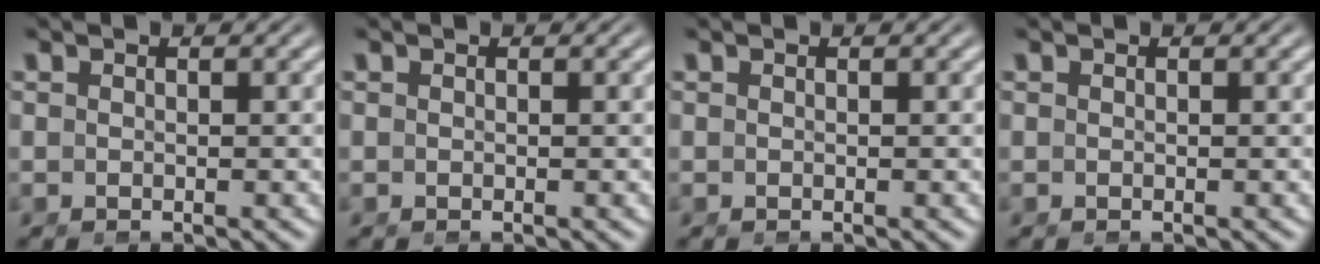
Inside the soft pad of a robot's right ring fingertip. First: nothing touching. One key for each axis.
{"total": 0.0}
{"total": 0.0}
{"total": 0.0}